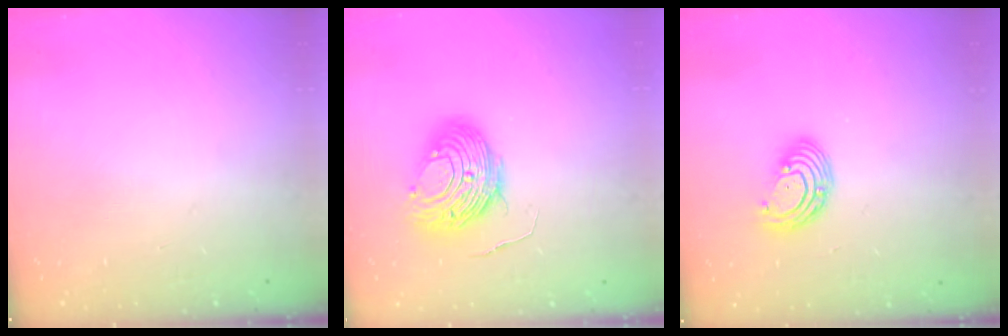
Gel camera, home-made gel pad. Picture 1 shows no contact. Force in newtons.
{"total": 10.9, "press": 10.8, "slide": 1.1}
{"total": 7.1, "press": 7.0, "slide": 1.3}